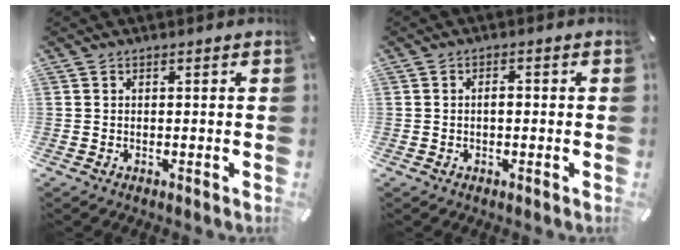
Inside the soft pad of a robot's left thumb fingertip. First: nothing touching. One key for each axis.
{"total": 1.8, "fx": -0.3, "fy": 1.0, "fz": 1.5, "tx": -0.029, "ty": 0.005, "tz": -0.008}